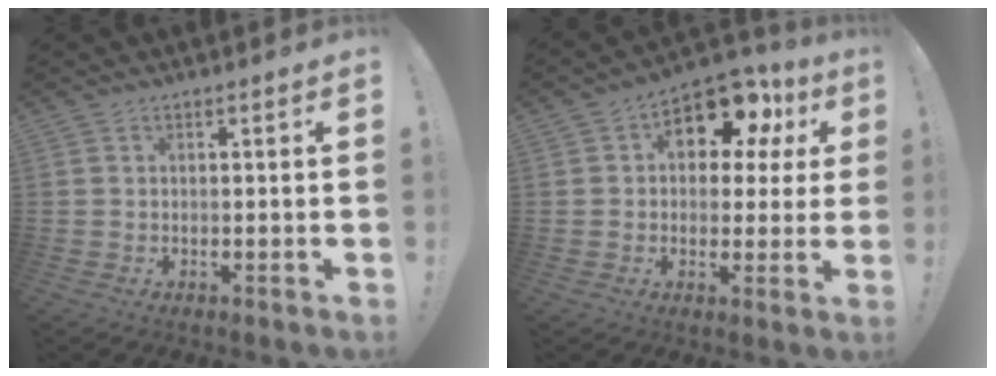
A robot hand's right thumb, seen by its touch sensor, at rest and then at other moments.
{"total": 12.1, "force": [6.3, 7.1, 7.5], "torque": [-0.104, -0.037, 0.109]}